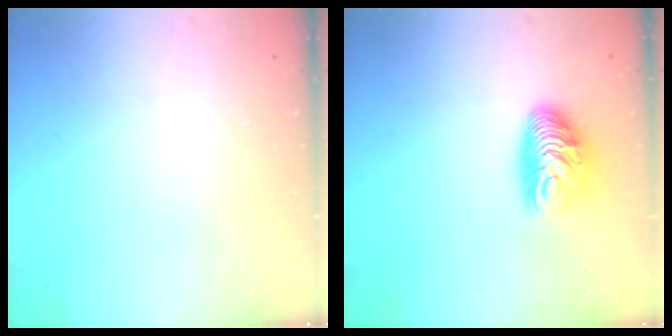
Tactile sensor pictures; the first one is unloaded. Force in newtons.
{"total": 10.0, "press": 10.0, "slide": 0.8}